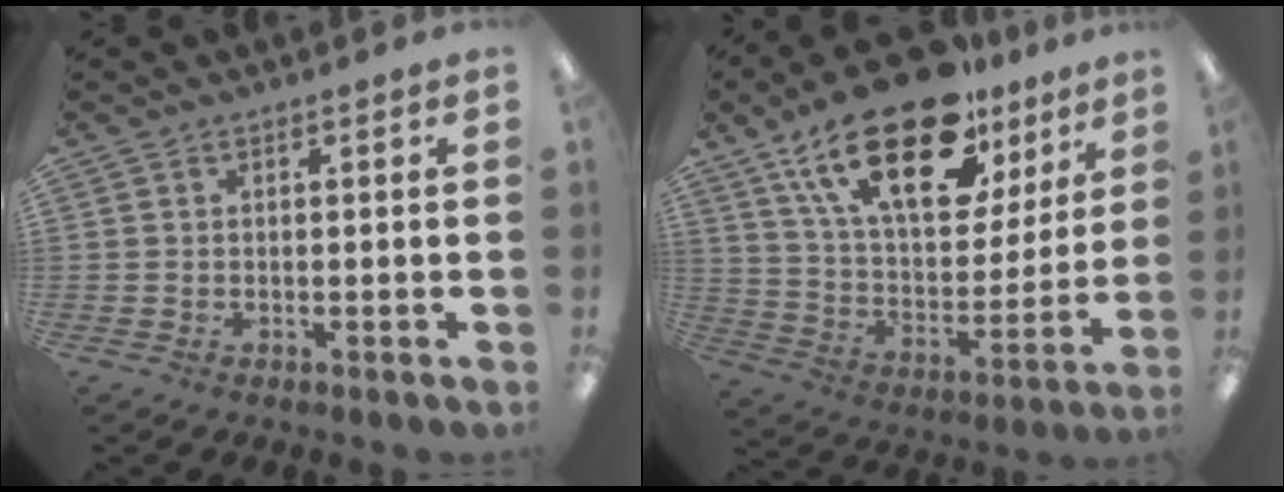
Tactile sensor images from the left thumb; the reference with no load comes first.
{"total": 25.2, "force": [15.9, 11.2, 16.0], "torque": [-0.289, -0.084, 0.273]}